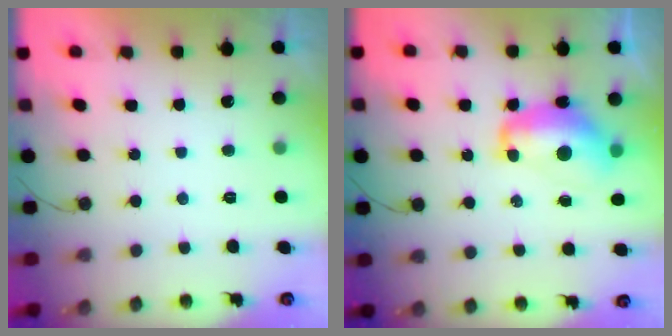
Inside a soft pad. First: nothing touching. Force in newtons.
{"total": 12.6, "press": 12.5, "slide": 1.5}